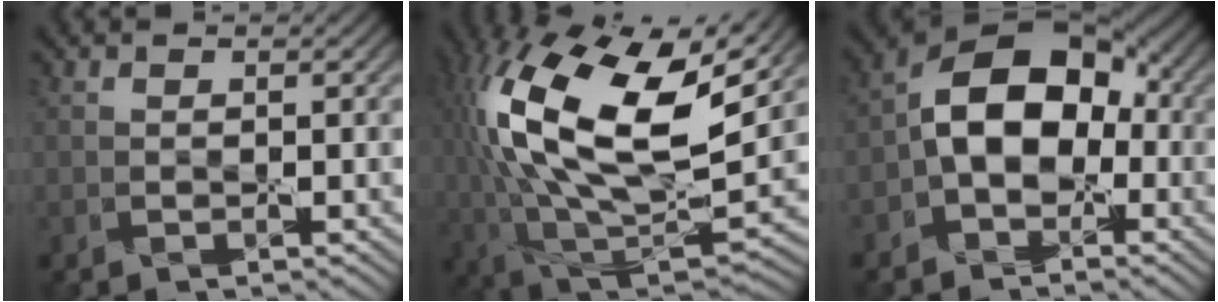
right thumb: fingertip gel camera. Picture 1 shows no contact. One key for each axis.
{"total": 21.0, "fx": 5.4, "fy": 10.4, "fz": 17.4, "tx": -0.393, "ty": 0.019, "tz": 0.092}
{"total": 11.1, "fx": -1.3, "fy": 7.3, "fz": 8.3, "tx": -0.146, "ty": 0.014, "tz": -0.038}